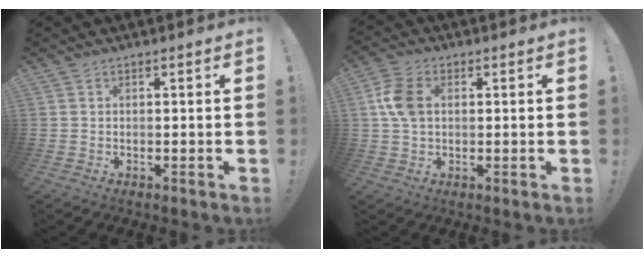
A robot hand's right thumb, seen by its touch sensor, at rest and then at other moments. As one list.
[{"total": 8.3, "force": [1.5, 5.8, 5.7], "torque": [-0.117, 0.007, 0.029]}]